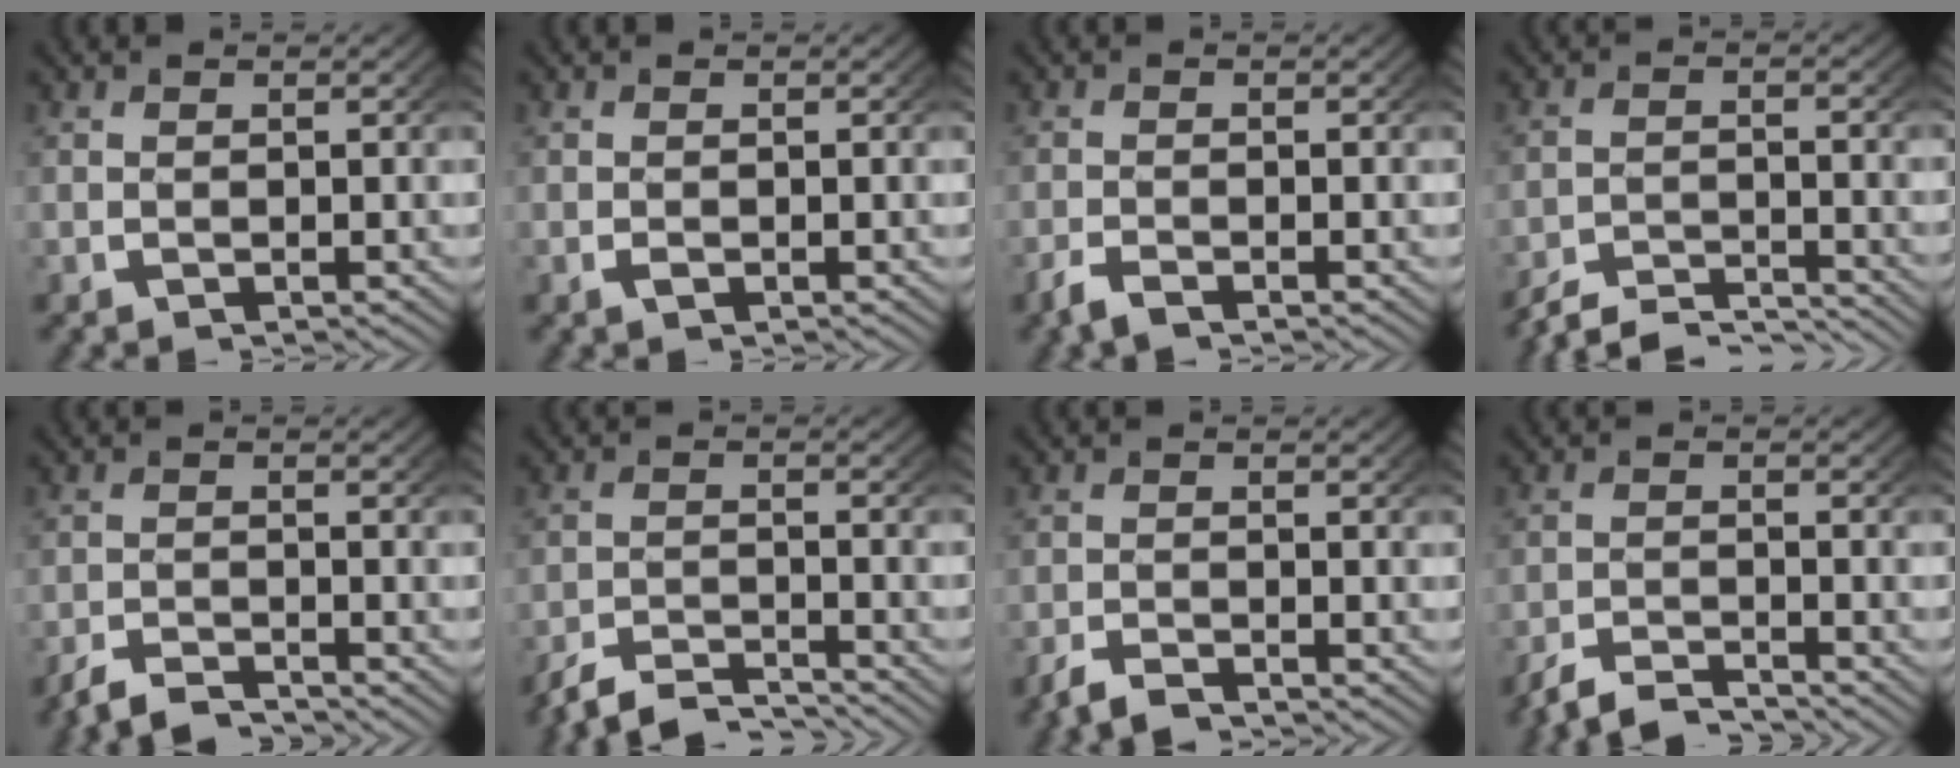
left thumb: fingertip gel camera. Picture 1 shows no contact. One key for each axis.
{"total": 0.6, "fx": -0.2, "fy": 0.3, "fz": 0.4, "tx": -0.008, "ty": -0.003, "tz": -0.004}
{"total": 1.6, "fx": -1.3, "fy": 0.6, "fz": 0.6, "tx": -0.012, "ty": -0.002, "tz": -0.030}
{"total": 5.9, "fx": -5.3, "fy": 1.6, "fz": 1.9, "tx": -0.035, "ty": -0.018, "tz": -0.091}
{"total": 2.6, "fx": -2.5, "fy": 0.6, "fz": 0.6, "tx": -0.012, "ty": -0.004, "tz": -0.051}
{"total": 4.7, "fx": -4.3, "fy": 1.2, "fz": 1.5, "tx": -0.029, "ty": -0.012, "tz": -0.078}
{"total": 1.9, "fx": -1.8, "fy": 0.6, "fz": 0.5, "tx": -0.009, "ty": -0.003, "tz": -0.038}
{"total": 3.4, "fx": -3.2, "fy": 0.8, "fz": 0.9, "tx": -0.018, "ty": -0.006, "tz": -0.062}